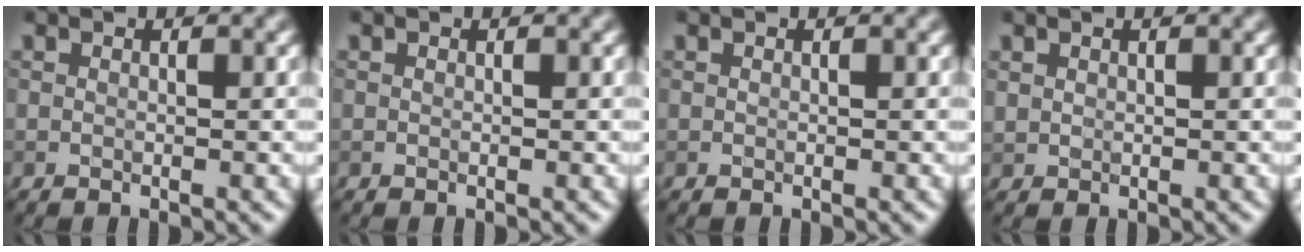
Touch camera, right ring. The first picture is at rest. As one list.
[{"total": 0.0}, {"total": 0.0}, {"total": 0.7, "force": [0.4, 0.5, 0.2], "torque": [-0.003, -0.002, 0.013]}]